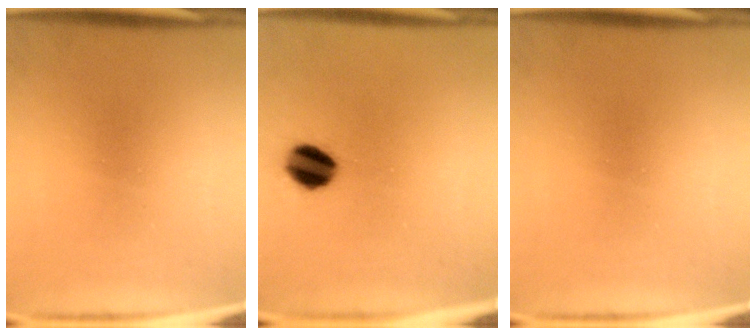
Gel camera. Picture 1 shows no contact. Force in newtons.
{"total": 8.3}
{"total": 0.0}